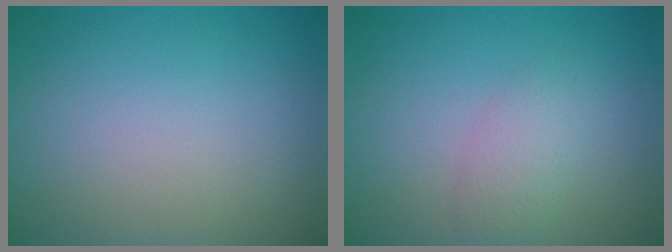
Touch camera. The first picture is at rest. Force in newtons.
{"total": 2.3, "press": 2.3, "slide": 0.1}